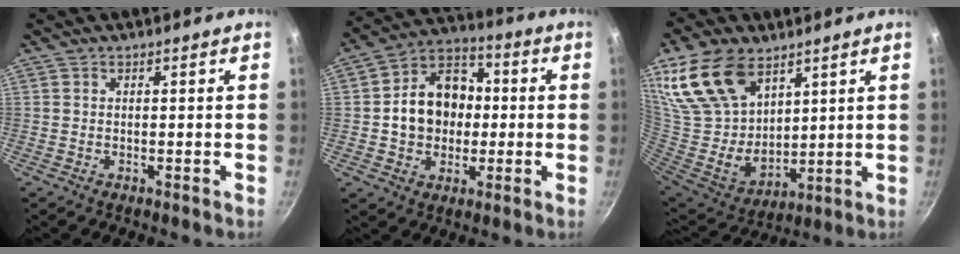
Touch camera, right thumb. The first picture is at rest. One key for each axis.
{"total": 14.0, "fx": -0.1, "fy": 11.2, "fz": 8.4, "tx": -0.103, "ty": 0.028, "tz": -0.011}
{"total": 20.6, "fx": 11.5, "fy": 12.8, "fz": 11.4, "tx": -0.197, "ty": -0.045, "tz": 0.235}